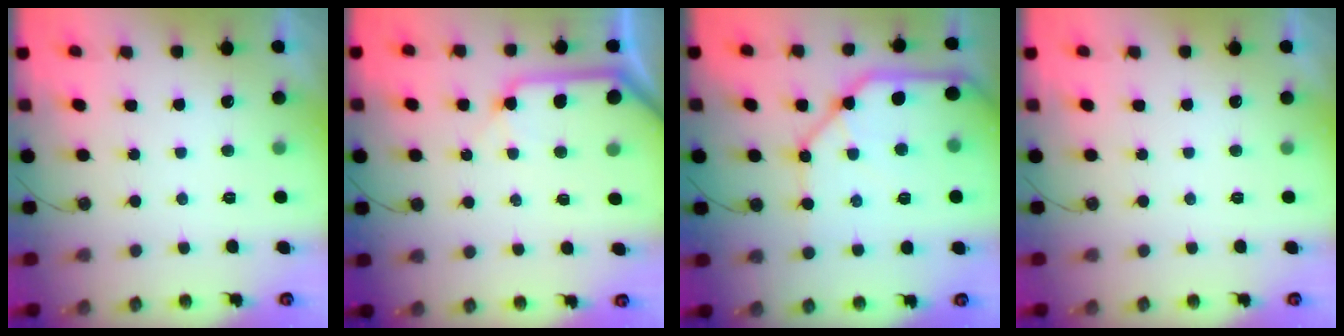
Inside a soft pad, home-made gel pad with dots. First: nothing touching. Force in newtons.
{"total": 10.1, "press": 10.0, "slide": 1.1}
{"total": 17.7, "press": 17.6, "slide": 1.9}
{"total": 0.0}